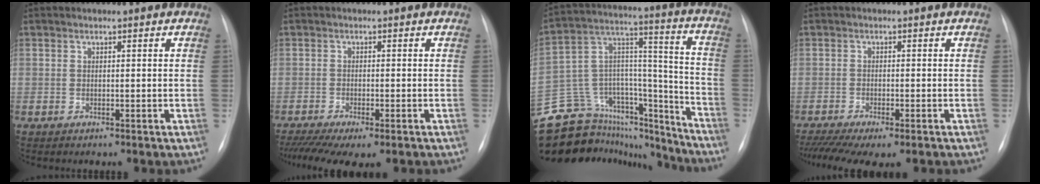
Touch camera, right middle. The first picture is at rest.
{"total": 9.4, "force": [-6.8, 2.3, 6.0], "torque": [-0.101, -0.014, -0.105]}
{"total": 29.1, "force": [-25.6, 10.6, 8.9], "torque": [-0.186, 0.053, -0.387]}
{"total": 9.6, "force": [-7.2, 2.2, 5.9], "torque": [-0.097, -0.012, -0.109]}